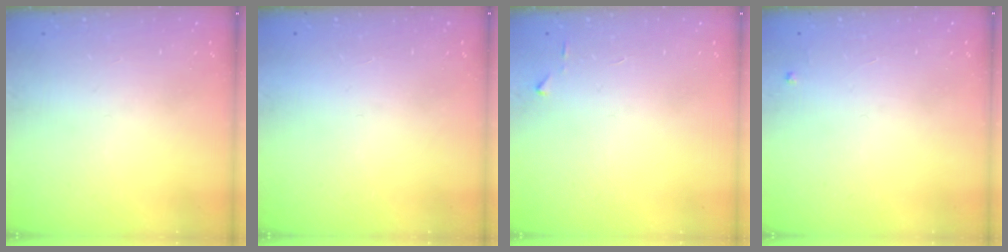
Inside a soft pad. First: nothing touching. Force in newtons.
{"total": 1.6, "press": 1.6, "slide": 0.1}
{"total": 3.7, "press": 3.7, "slide": 0.4}
{"total": 2.4, "press": 2.4, "slide": 0.4}